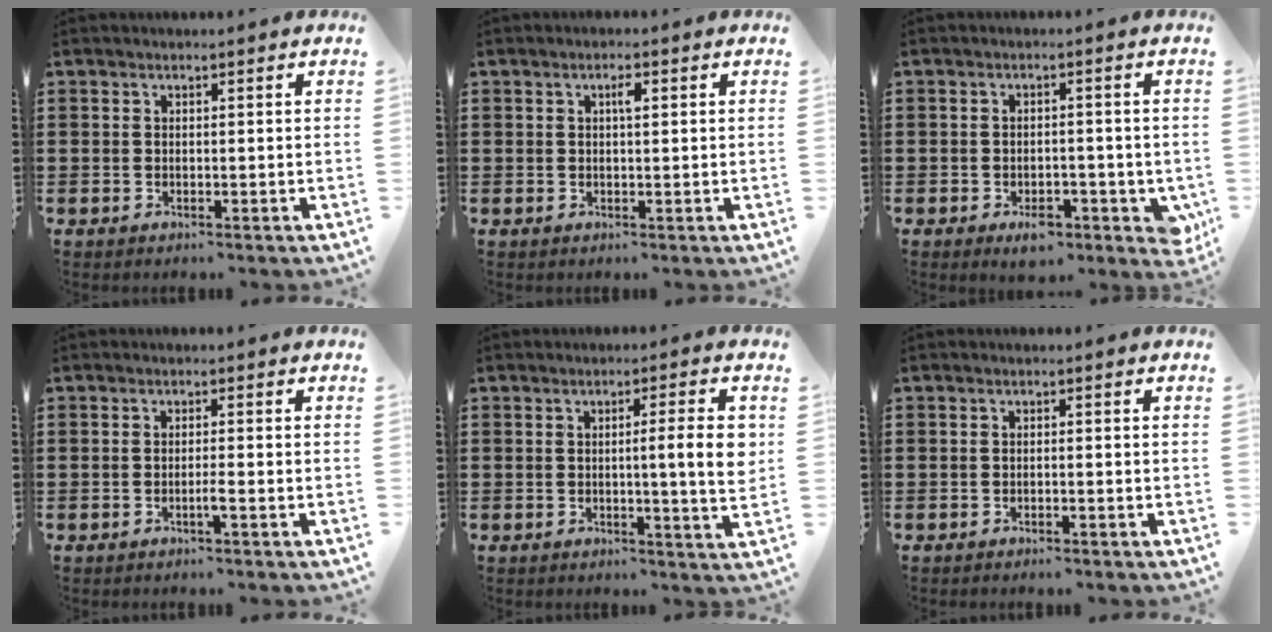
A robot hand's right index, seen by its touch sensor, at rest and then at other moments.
{"total": 1.9, "force": [0.5, 0.6, 1.8], "torque": [-0.028, 0.003, 0.004]}
{"total": 4.7, "force": [-2.2, 2.9, 3.0], "torque": [-0.042, 0.008, -0.038]}
{"total": 1.7, "force": [-0.9, -0.1, 1.5], "torque": [-0.026, -0.004, -0.016]}
{"total": 6.3, "force": [0.7, 0.4, 6.3], "torque": [-0.090, -0.013, 0.002]}
{"total": 0.7, "force": [-0.7, -0.1, 0.3], "torque": [-0.006, -0.001, -0.014]}